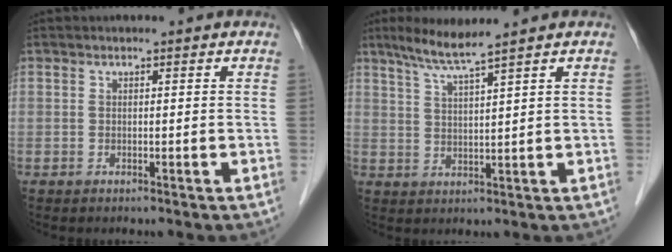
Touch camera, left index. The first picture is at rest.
{"total": 5.2, "force": [4.1, -1.0, 3.0], "torque": [-0.065, -0.004, 0.082]}